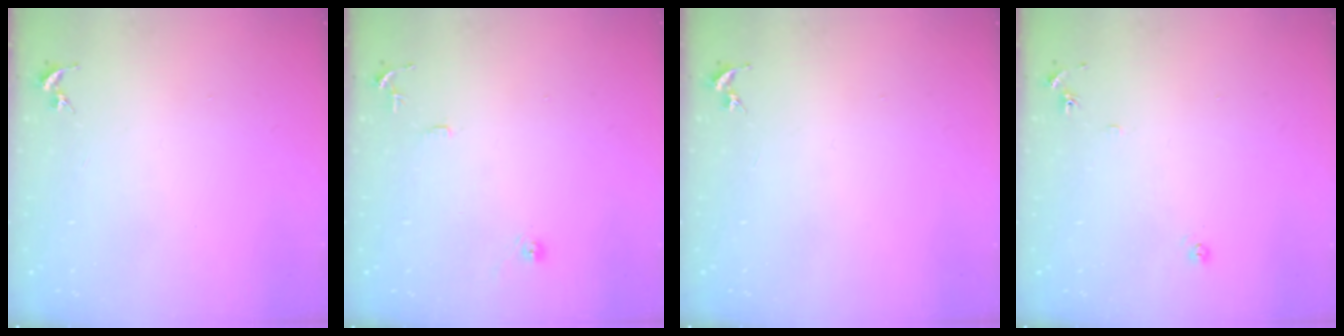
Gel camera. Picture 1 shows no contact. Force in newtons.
{"total": 9.1, "press": 9.1, "slide": 0.8}
{"total": 0.0}
{"total": 5.8, "press": 5.8, "slide": 0.6}